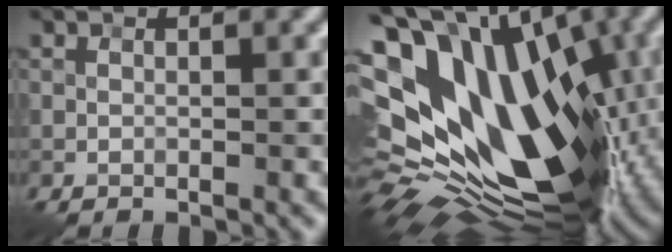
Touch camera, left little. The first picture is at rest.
{"total": 20.7, "force": [2.1, 12.2, 16.6], "torque": [-0.277, -0.033, 0.073]}